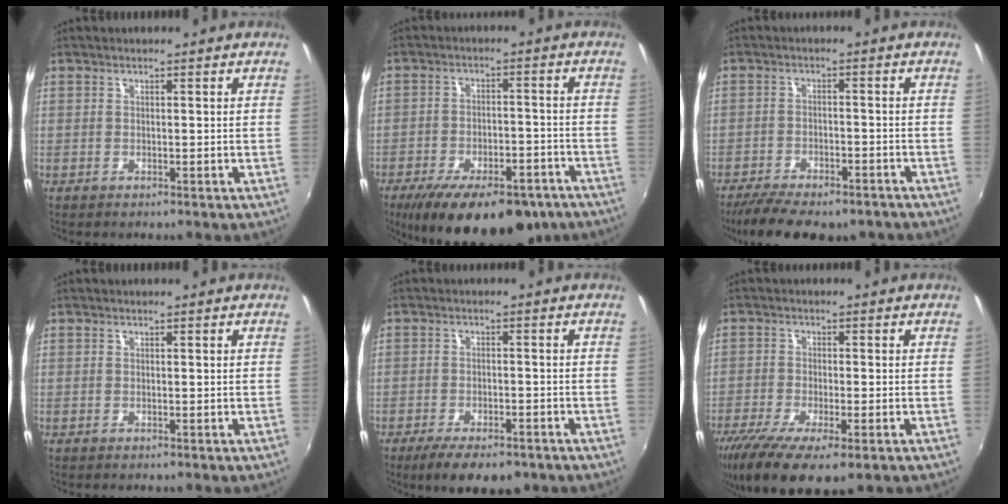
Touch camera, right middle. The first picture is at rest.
{"total": 20.4, "force": [-14.3, 8.3, 11.9], "torque": [-0.214, -0.030, -0.193]}
{"total": 13.3, "force": [-10.6, 4.4, 6.8], "torque": [-0.148, -0.032, -0.158]}
{"total": 0.0}
{"total": 9.2, "force": [-6.7, 3.2, 5.4], "torque": [-0.115, -0.022, -0.104]}
{"total": 12.3, "force": [-7.7, 3.6, 8.9], "torque": [-0.190, -0.050, -0.130]}